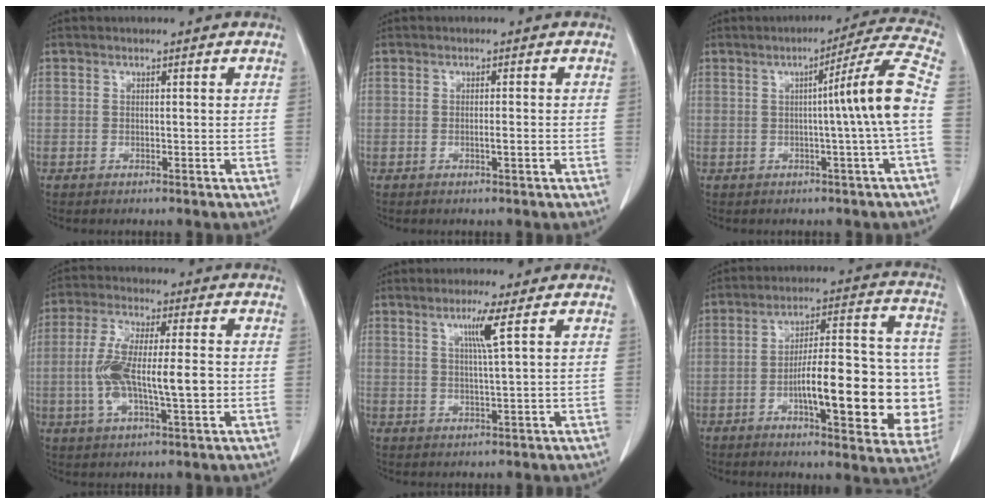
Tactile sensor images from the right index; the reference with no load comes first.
{"total": 1.3, "force": [-0.5, 0.0, 1.2], "torque": [-0.023, 0.000, -0.007]}
{"total": 9.8, "force": [-0.4, -2.3, 9.5], "torque": [-0.129, 0.010, -0.003]}
{"total": 11.7, "force": [-1.2, 2.9, 11.2], "torque": [-0.219, 0.008, -0.019]}
{"total": 4.1, "force": [1.8, -1.0, 3.6], "torque": [-0.069, -0.005, 0.035]}
{"total": 21.1, "force": [-4.8, 5.4, 19.8], "torque": [-0.210, 0.035, -0.053]}